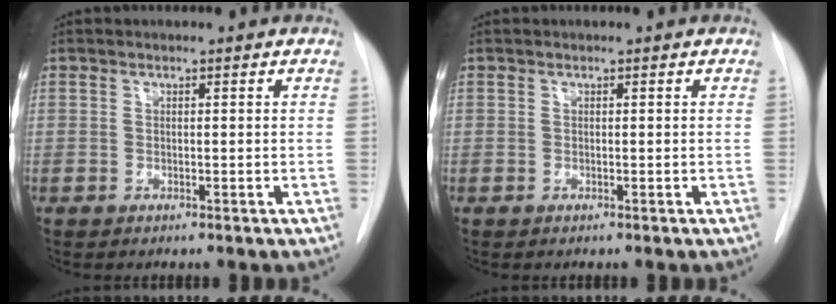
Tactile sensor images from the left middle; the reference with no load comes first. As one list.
[{"total": 0.0}]